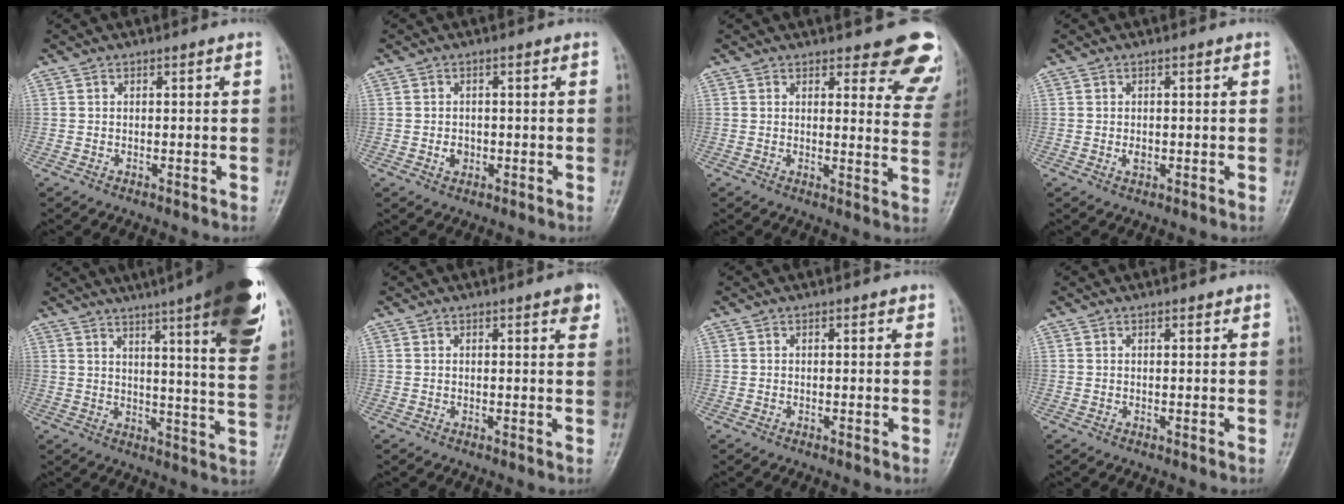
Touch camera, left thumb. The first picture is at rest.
{"total": 2.0, "force": [-0.4, 1.7, 1.1], "torque": [-0.006, 0.003, -0.006]}
{"total": 12.0, "force": [9.7, 4.1, 5.7], "torque": [-0.012, -0.058, 0.084]}
{"total": 1.7, "force": [0.0, 1.1, 1.3], "torque": [-0.014, -0.001, 0.002]}
{"total": 26.1, "force": [15.5, 3.6, 20.7], "torque": [-0.245, -0.045, 0.197]}
{"total": 3.2, "force": [1.8, 0.8, 2.6], "torque": [-0.024, -0.005, 0.018]}
{"total": 1.1, "force": [0.7, 0.6, 0.7], "torque": [-0.006, -0.001, 0.005]}
{"total": 1.1, "force": [0.7, 0.5, 0.6], "torque": [-0.006, -0.002, 0.008]}